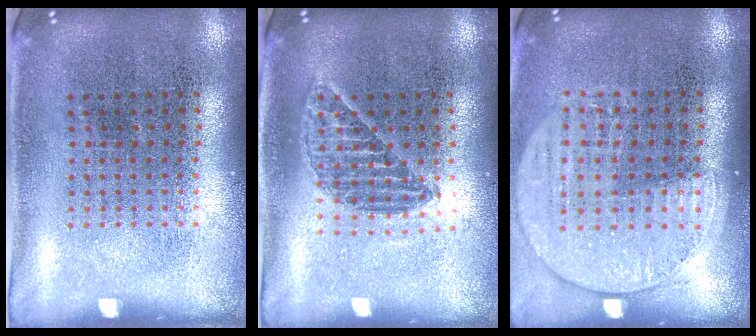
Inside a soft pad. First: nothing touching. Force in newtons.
{"total": 1.2, "press": 1.1, "slide": 0.5}
{"total": 1.5, "press": 1.4, "slide": 0.6}